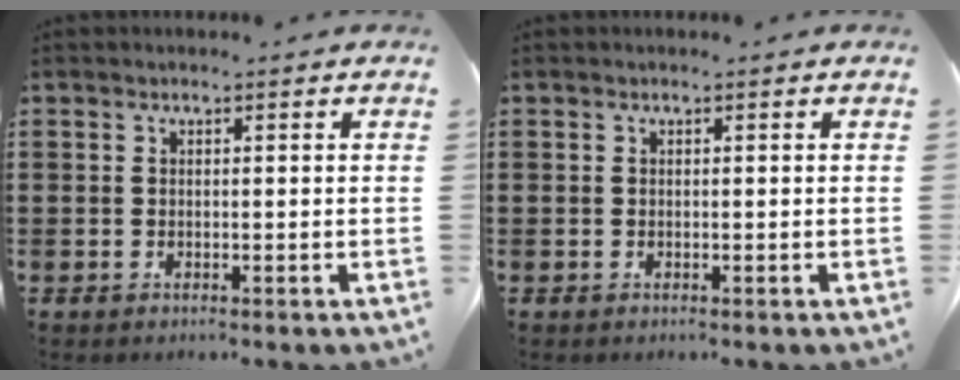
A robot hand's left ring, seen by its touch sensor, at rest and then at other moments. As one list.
[{"total": 0.0}]